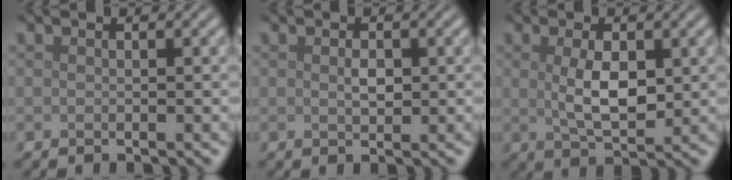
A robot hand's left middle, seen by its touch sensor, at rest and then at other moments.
{"total": 1.1, "force": [0.1, 0.7, 0.9], "torque": [-0.018, -0.002, 0.004]}
{"total": 4.1, "force": [0.5, 2.0, 3.6], "torque": [-0.076, -0.004, 0.015]}